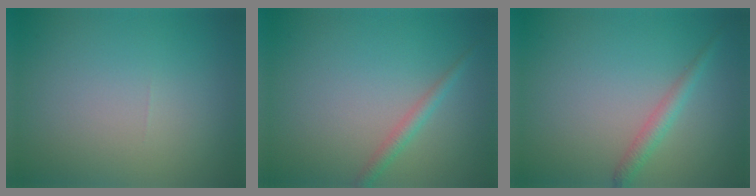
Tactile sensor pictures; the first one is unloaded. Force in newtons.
{"total": 1.6, "press": 1.6, "slide": 0.0}
{"total": 1.8, "press": 1.8, "slide": 0.0}